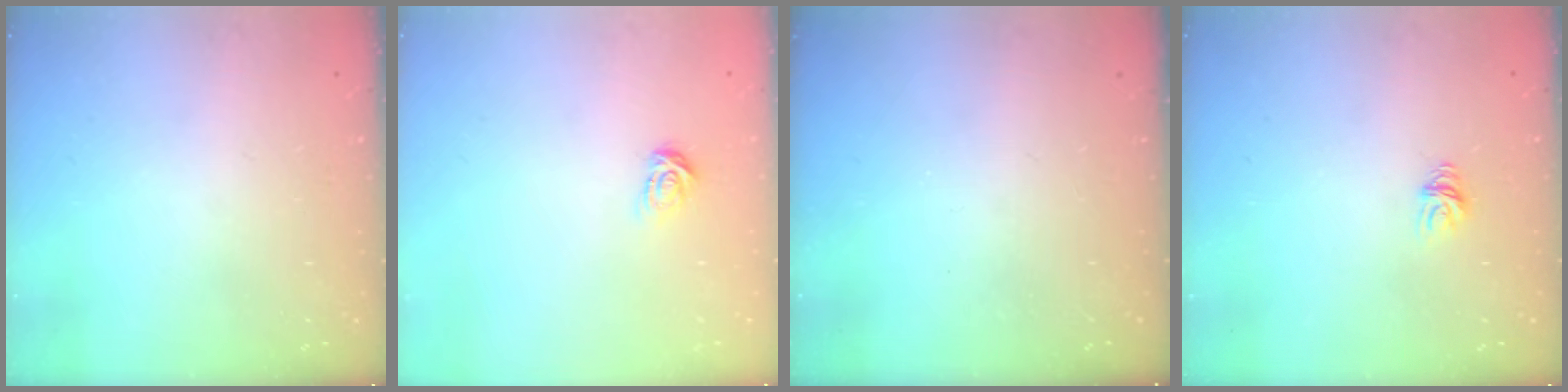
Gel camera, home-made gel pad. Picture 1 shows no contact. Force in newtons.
{"total": 3.7, "press": 3.7, "slide": 0.3}
{"total": 0.0}
{"total": 5.6, "press": 5.6, "slide": 0.1}